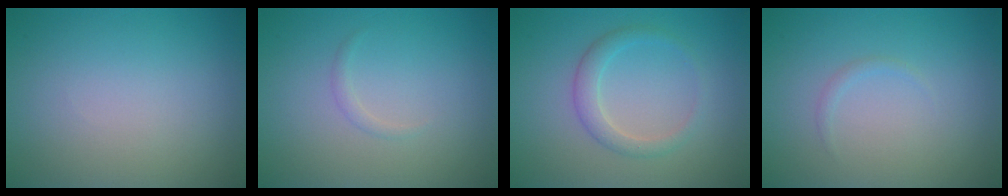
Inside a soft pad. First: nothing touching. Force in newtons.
{"total": 0.6, "press": 0.6, "slide": 0.0}
{"total": 2.1, "press": 2.1, "slide": 0.1}
{"total": 0.5, "press": 0.5, "slide": 0.0}